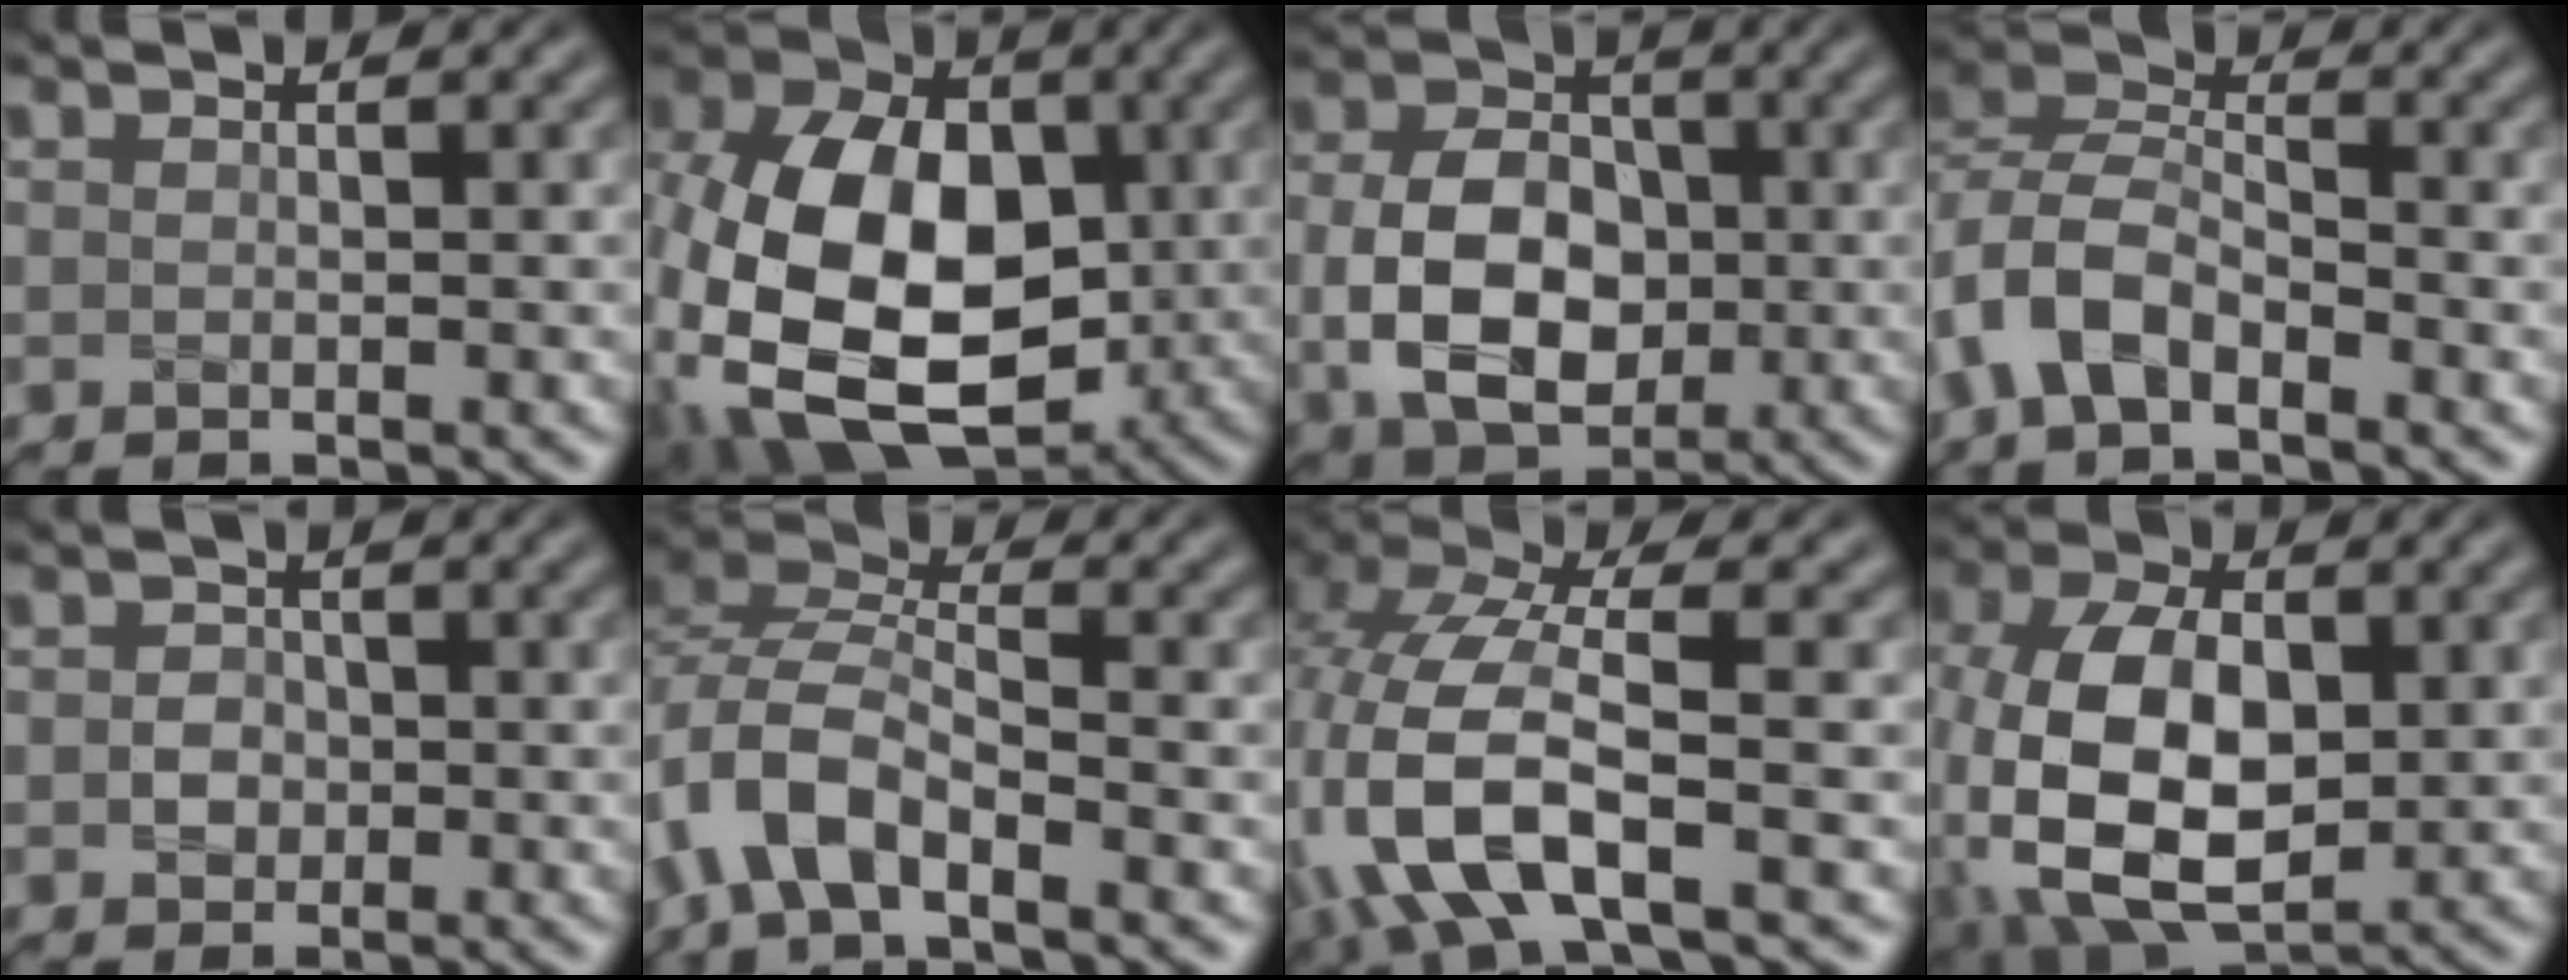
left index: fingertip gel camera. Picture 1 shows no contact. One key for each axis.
{"total": 15.1, "fx": -2.3, "fy": 10.2, "fz": 10.8, "tx": -0.230, "ty": -0.008, "tz": -0.051}
{"total": 8.6, "fx": -0.7, "fy": 6.2, "fz": 6.0, "tx": -0.121, "ty": -0.006, "tz": -0.011}
{"total": 5.4, "fx": -2.9, "fy": 3.0, "fz": 3.4, "tx": -0.064, "ty": 0.006, "tz": -0.071}
{"total": 1.9, "fx": -0.1, "fy": 1.7, "fz": 0.7, "tx": 0.005, "ty": -0.001, "tz": -0.011}
{"total": 6.5, "fx": -3.9, "fy": 2.8, "fz": 4.5, "tx": -0.086, "ty": 0.008, "tz": -0.086}
{"total": 9.3, "fx": -3.3, "fy": 3.6, "fz": 8.0, "tx": -0.182, "ty": 0.004, "tz": -0.074}
{"total": 12.3, "fx": -1.3, "fy": 7.5, "fz": 9.7, "tx": -0.220, "ty": -0.010, "tz": -0.025}